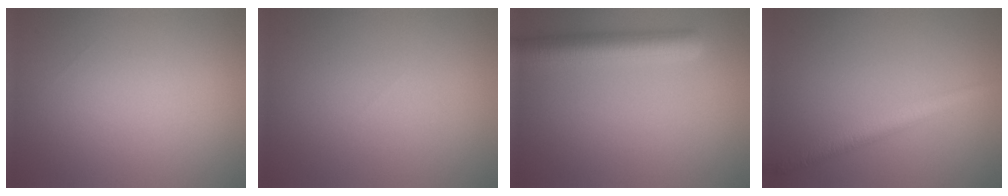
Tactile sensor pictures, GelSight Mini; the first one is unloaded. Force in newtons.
{"total": 0.0}
{"total": 4.8, "press": 4.8, "slide": 0.2}
{"total": 2.5, "press": 2.5, "slide": 0.1}